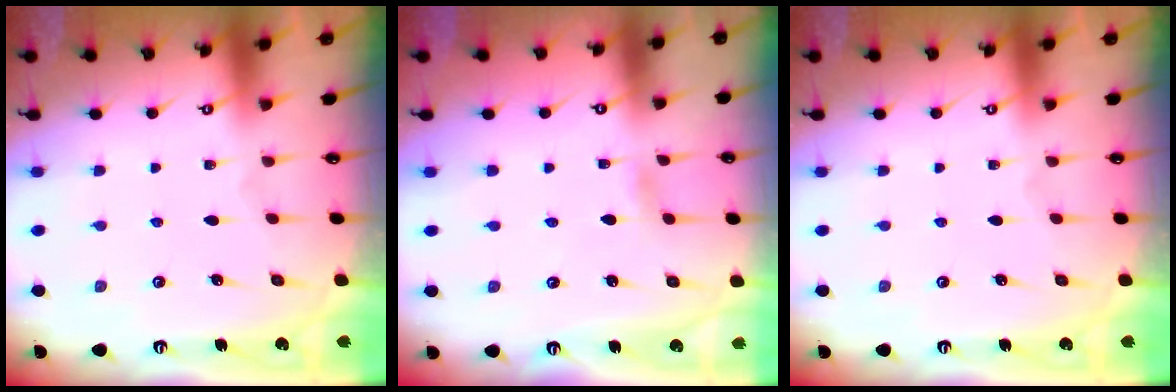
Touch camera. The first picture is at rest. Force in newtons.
{"total": 2.4, "press": 2.3, "slide": 0.3}
{"total": 0.0}